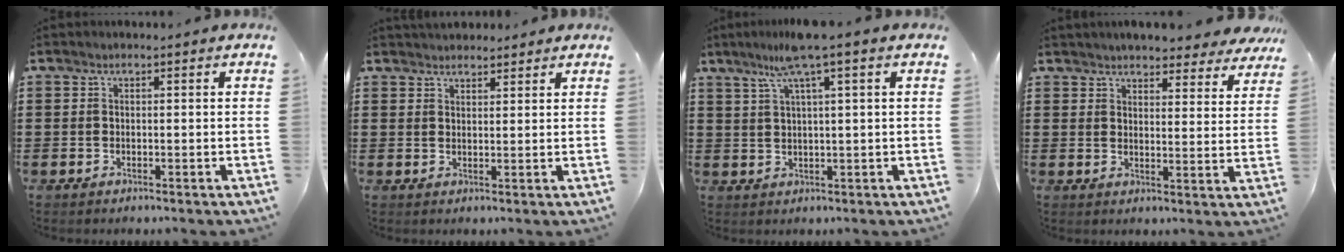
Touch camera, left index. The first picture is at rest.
{"total": 2.5, "force": [2.4, 0.6, 0.1], "torque": [-0.008, -0.001, 0.046]}
{"total": 6.5, "force": [3.3, -0.2, 5.6], "torque": [-0.113, 0.004, 0.056]}
{"total": 4.6, "force": [4.5, 0.3, 0.9], "torque": [-0.027, -0.022, 0.081]}